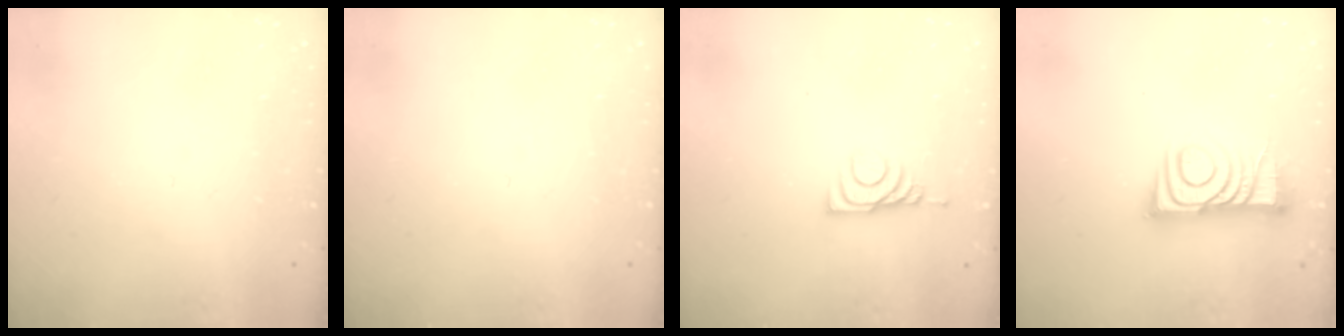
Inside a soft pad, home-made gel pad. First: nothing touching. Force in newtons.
{"total": 0.0}
{"total": 6.0, "press": 5.9, "slide": 0.8}
{"total": 9.3, "press": 9.3, "slide": 0.6}